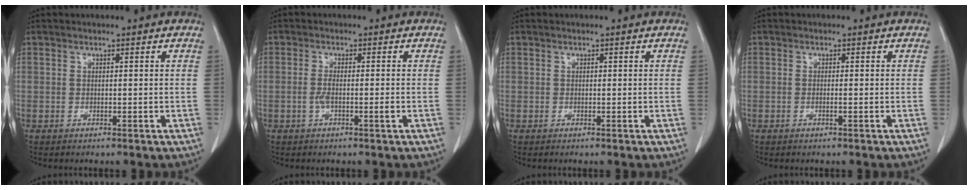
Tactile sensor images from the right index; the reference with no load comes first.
{"total": 2.5, "force": [-0.8, 0.2, 2.3], "torque": [-0.047, 0.002, -0.015]}
{"total": 0.0}
{"total": 0.6, "force": [-0.3, -0.1, 0.6], "torque": [-0.010, 0.001, -0.004]}